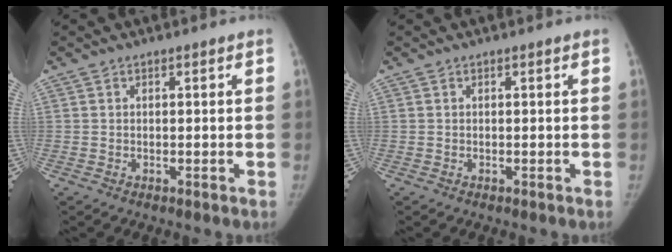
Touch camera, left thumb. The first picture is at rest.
{"total": 0.0}